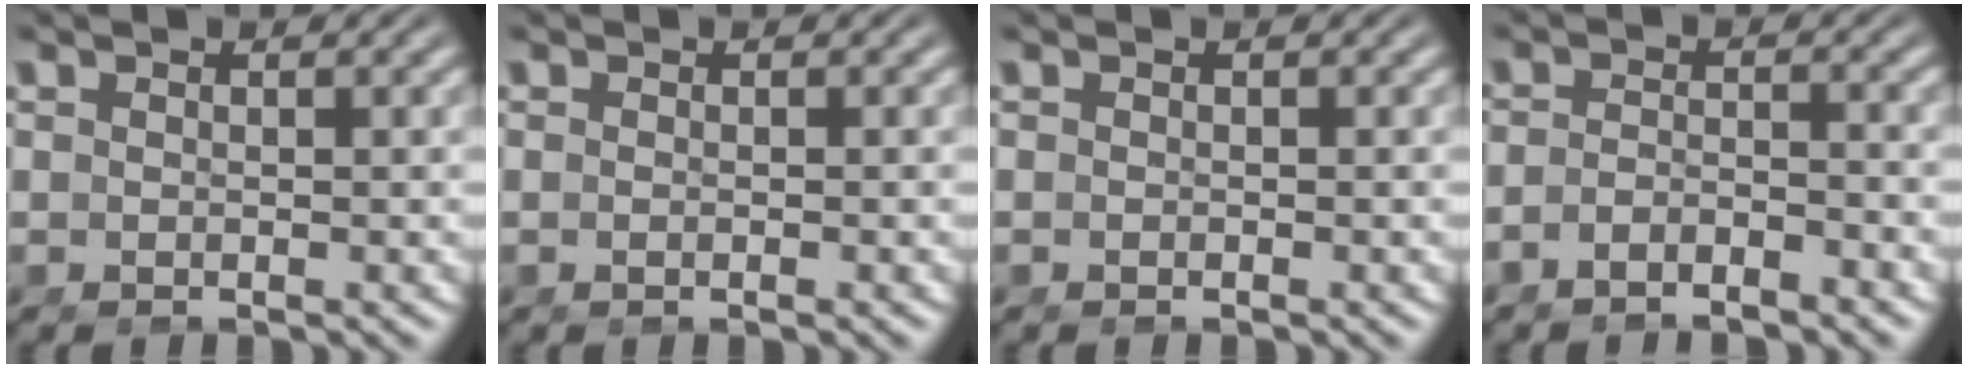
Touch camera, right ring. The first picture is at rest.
{"total": 0.5, "force": [-0.3, -0.2, 0.3], "torque": [-0.005, 0.002, -0.008]}
{"total": 0.0}
{"total": 2.7, "force": [-2.5, 0.4, 1.0], "torque": [-0.017, -0.007, -0.042]}